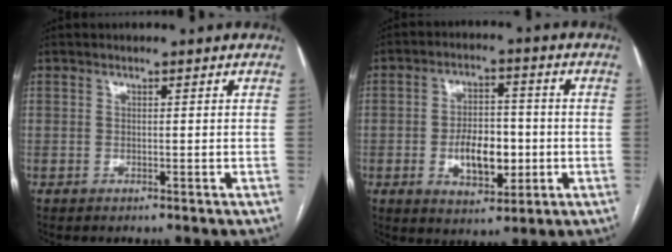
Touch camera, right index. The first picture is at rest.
{"total": 8.8, "force": [-1.6, 4.7, 7.3], "torque": [-0.125, 0.009, -0.018]}